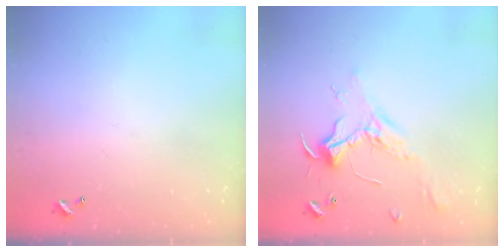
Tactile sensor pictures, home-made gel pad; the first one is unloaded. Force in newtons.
{"total": 2.4, "press": 2.3, "slide": 0.8}